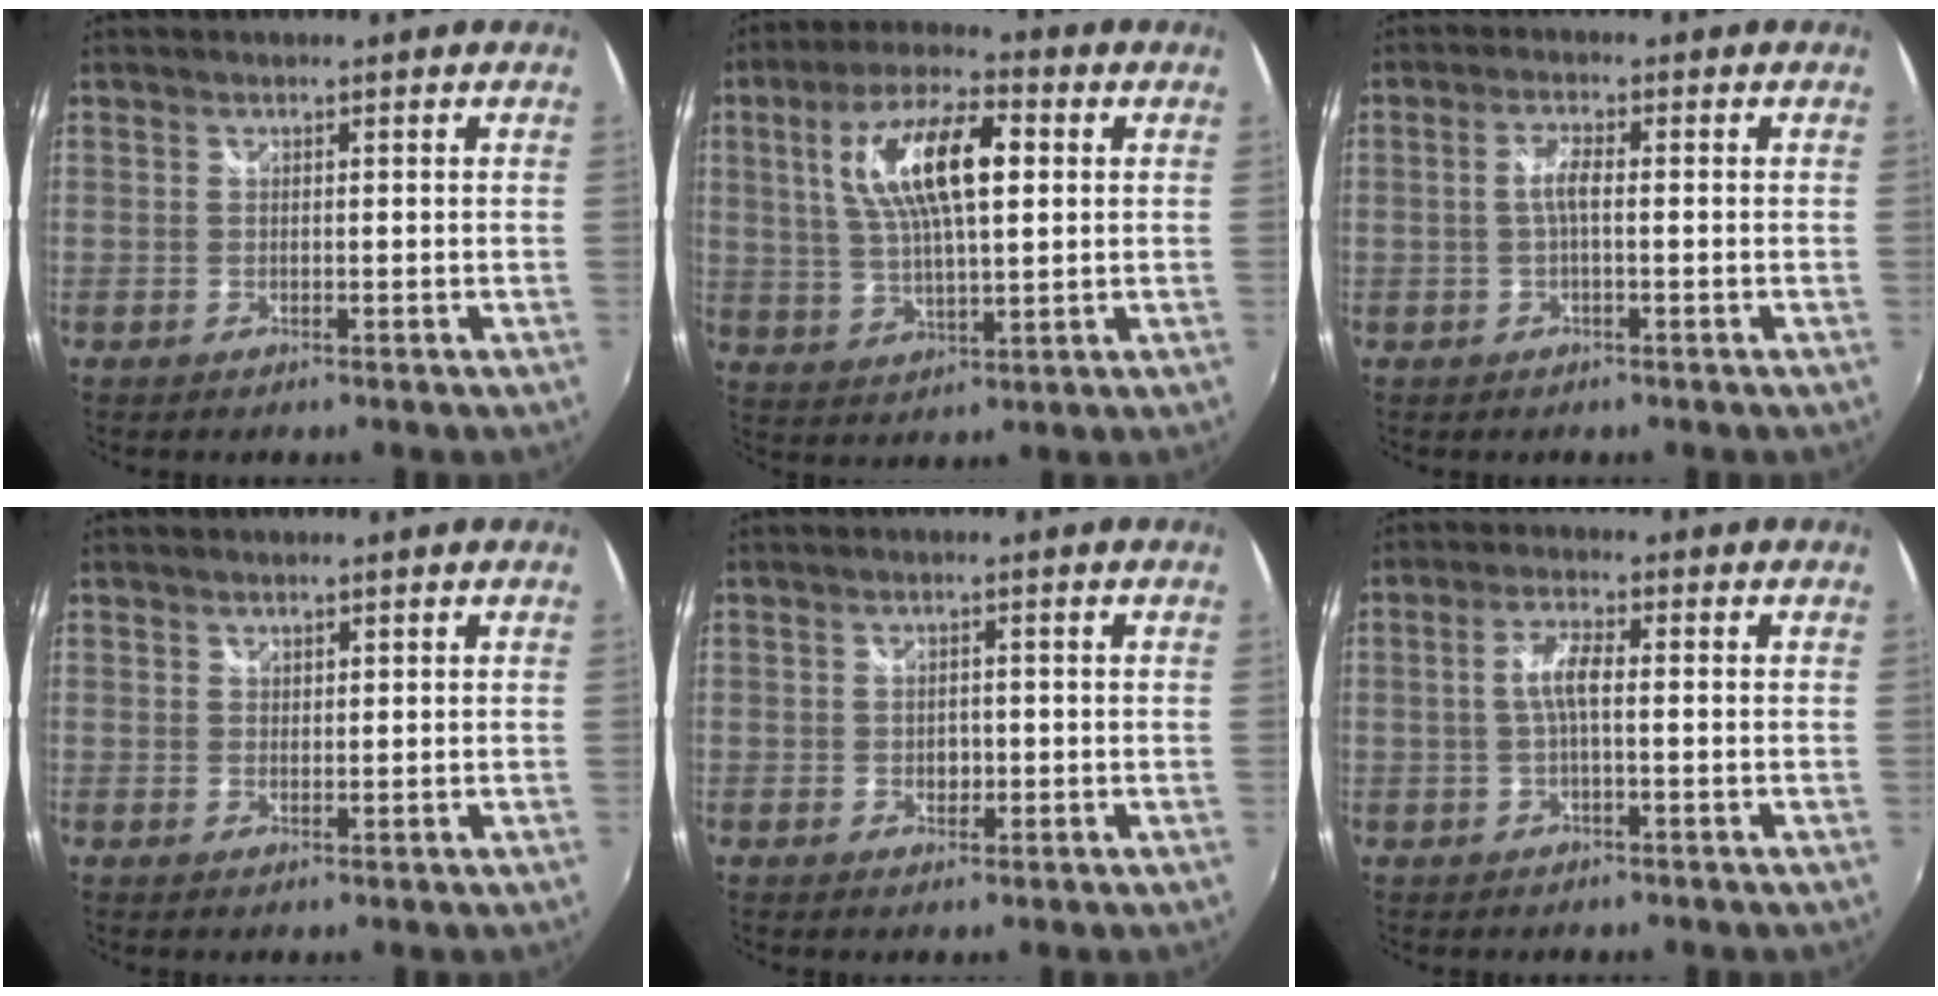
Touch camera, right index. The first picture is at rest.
{"total": 14.5, "force": [3.6, 5.1, 13.1], "torque": [-0.243, 0.017, 0.066]}
{"total": 2.9, "force": [-0.3, 0.6, 2.8], "torque": [-0.056, 0.005, -0.005]}
{"total": 1.0, "force": [0.8, 0.6, 0.1], "torque": [0.002, 0.001, 0.013]}
{"total": 2.0, "force": [-0.3, 1.6, 1.1], "torque": [-0.015, 0.000, -0.005]}
{"total": 4.1, "force": [-0.2, 0.8, 4.0], "torque": [-0.079, 0.007, -0.003]}